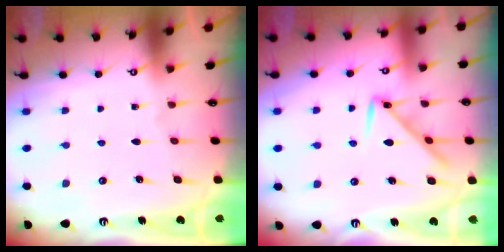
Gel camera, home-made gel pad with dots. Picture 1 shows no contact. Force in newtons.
{"total": 8.3, "press": 8.3, "slide": 0.7}